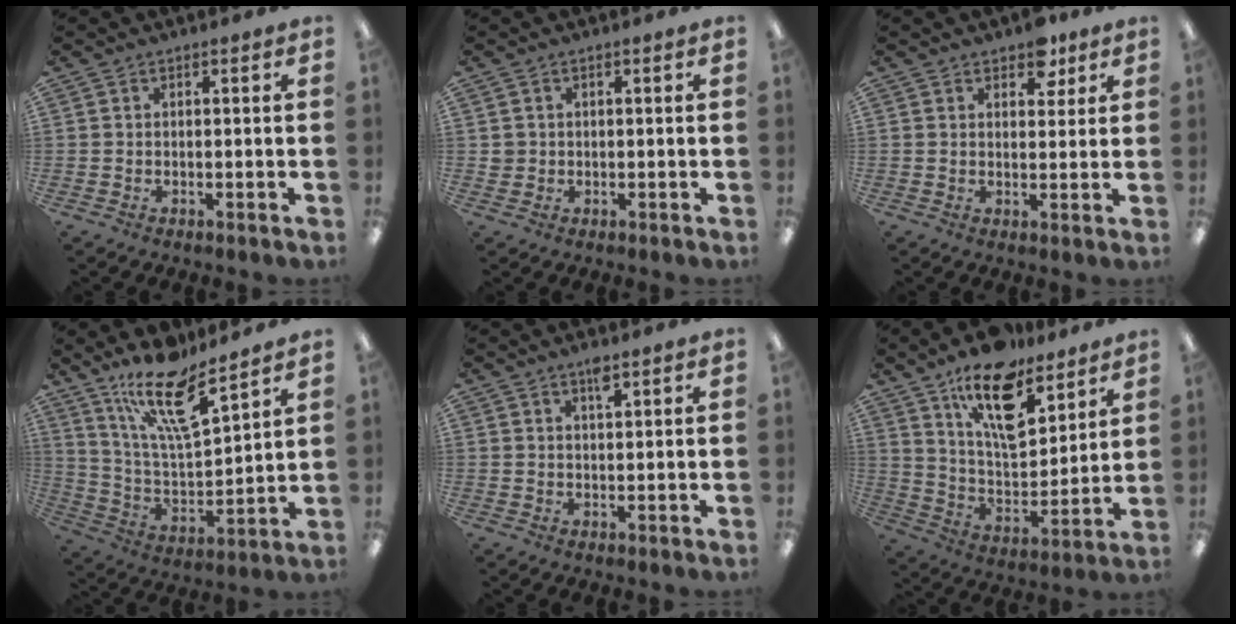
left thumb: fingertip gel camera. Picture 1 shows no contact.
{"total": 1.6, "force": [0.0, 1.6, -0.1], "torque": [0.001, 0.002, -0.003]}
{"total": 5.3, "force": [3.7, 3.0, 2.4], "torque": [-0.014, -0.012, 0.060]}
{"total": 17.6, "force": [12.7, 4.9, 11.2], "torque": [-0.204, -0.075, 0.217]}
{"total": 2.3, "force": [1.6, 0.4, 1.7], "torque": [-0.030, -0.002, 0.026]}
{"total": 17.3, "force": [11.5, 7.6, 10.4], "torque": [-0.175, -0.061, 0.200]}